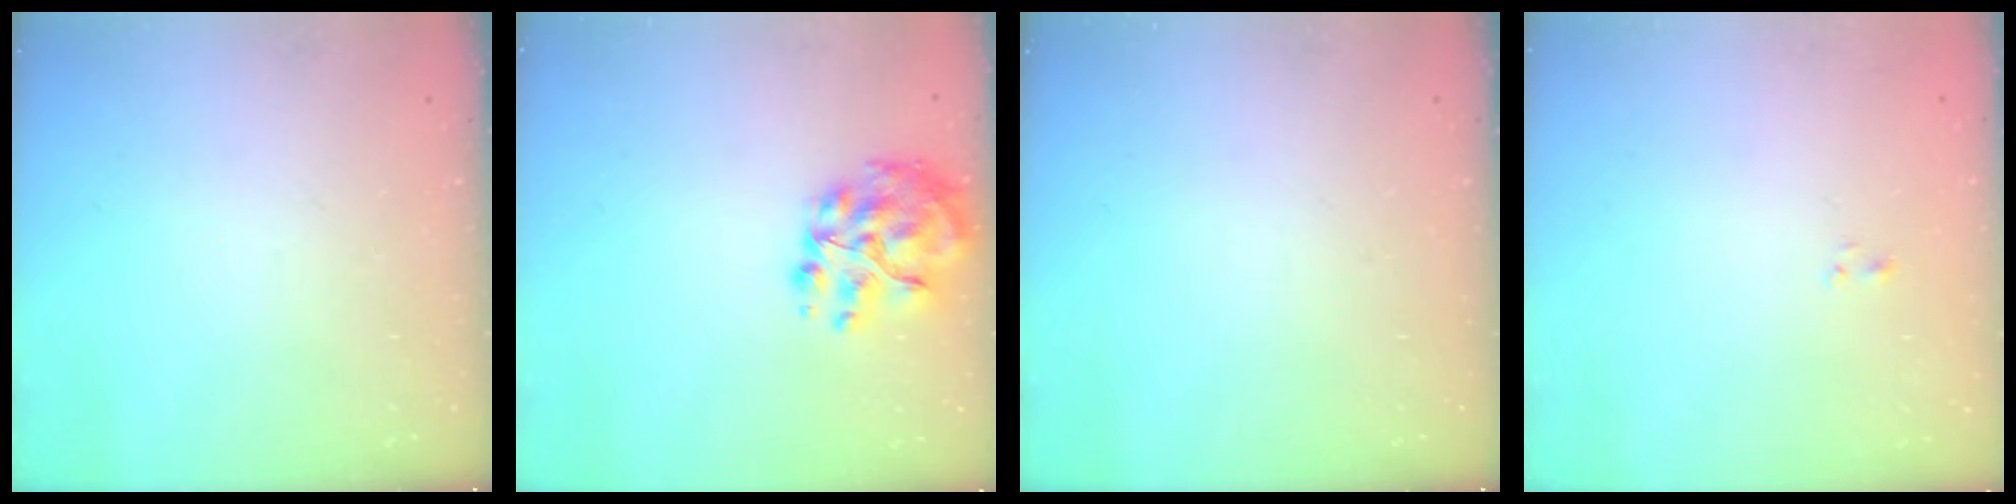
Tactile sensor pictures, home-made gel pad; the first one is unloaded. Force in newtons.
{"total": 12.1, "press": 11.7, "slide": 2.9}
{"total": 0.0}
{"total": 0.6, "press": 0.3, "slide": 0.5}